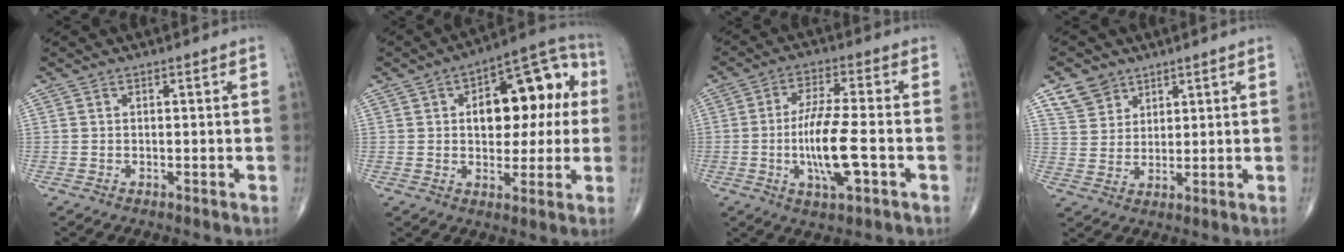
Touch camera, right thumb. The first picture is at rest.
{"total": 17.4, "force": [2.9, 9.5, 14.3], "torque": [-0.150, 0.033, 0.039]}
{"total": 11.6, "force": [-2.5, 2.9, 11.0], "torque": [-0.212, 0.006, -0.044]}
{"total": 6.0, "force": [3.9, 4.3, 1.4], "torque": [-0.008, -0.021, 0.081]}